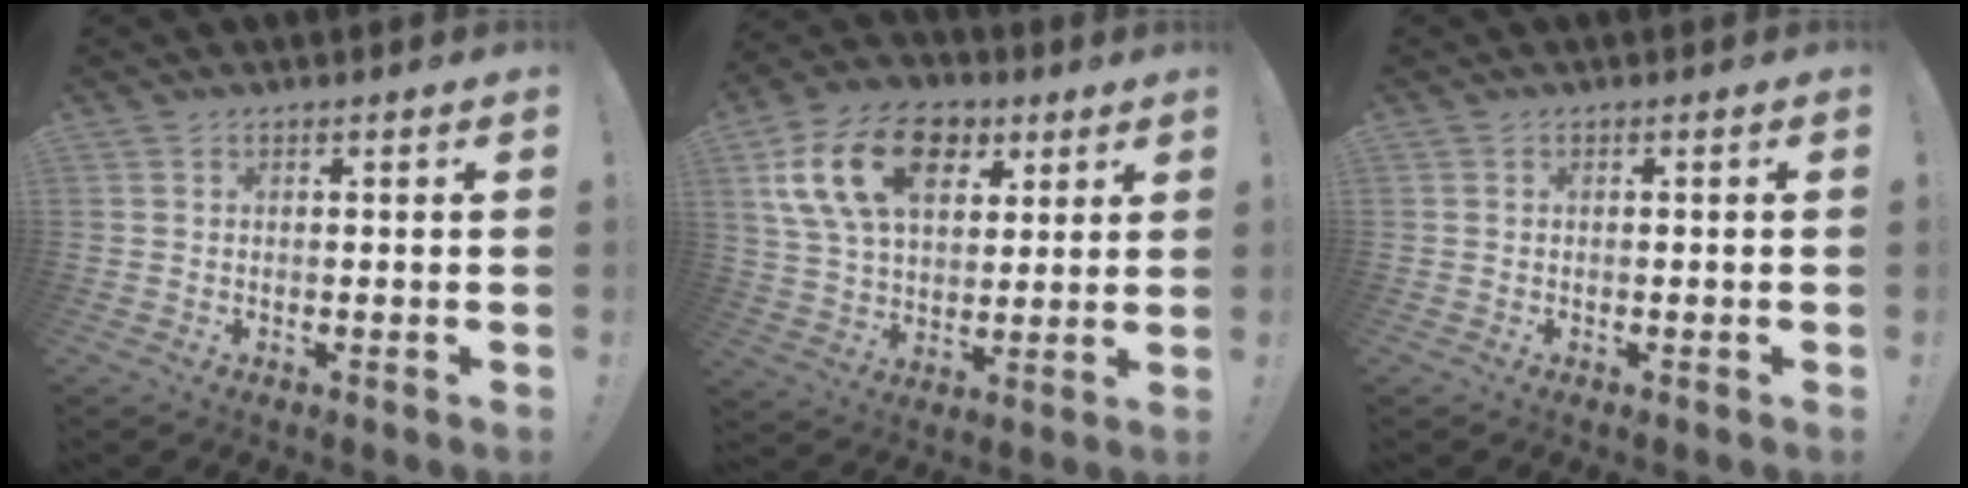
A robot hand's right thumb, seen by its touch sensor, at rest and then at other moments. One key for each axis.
{"total": 19.9, "fx": 8.3, "fy": 13.0, "fz": 12.6, "tx": -0.215, "ty": -0.028, "tz": 0.153}
{"total": 0.0}